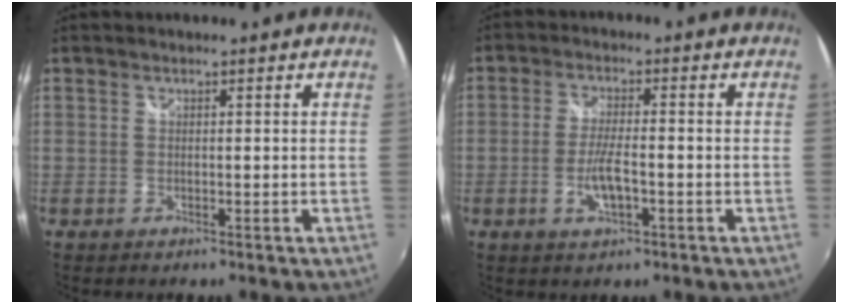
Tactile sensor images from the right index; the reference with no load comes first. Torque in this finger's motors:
{"motor_torque": [0.11, -0.10, 0.26, 0.04]}